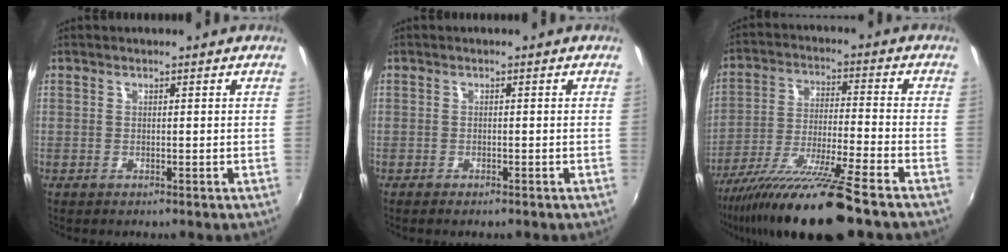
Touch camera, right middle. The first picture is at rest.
{"total": 1.2, "force": [-1.0, 0.4, 0.5], "torque": [-0.014, -0.006, -0.019]}
{"total": 16.7, "force": [-13.2, -0.7, 10.1], "torque": [-0.199, -0.040, -0.230]}